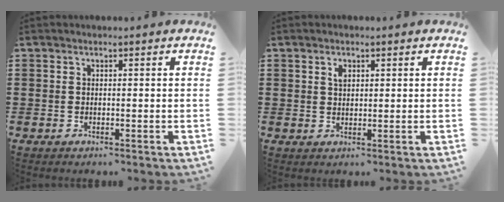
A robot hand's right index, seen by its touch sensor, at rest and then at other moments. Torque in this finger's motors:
{"motor_torque": [0.18, -0.15, 0.04, 0.04]}